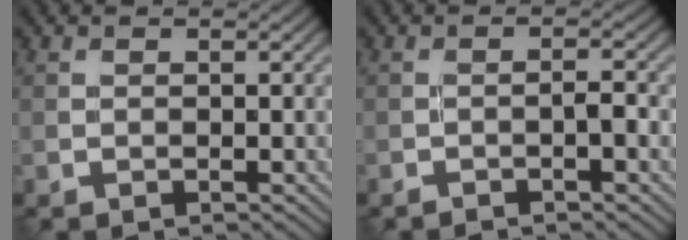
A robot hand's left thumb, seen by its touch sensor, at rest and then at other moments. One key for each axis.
{"total": 2.0, "fx": -1.1, "fy": 0.2, "fz": 1.7, "tx": -0.029, "ty": 0.008, "tz": -0.023}